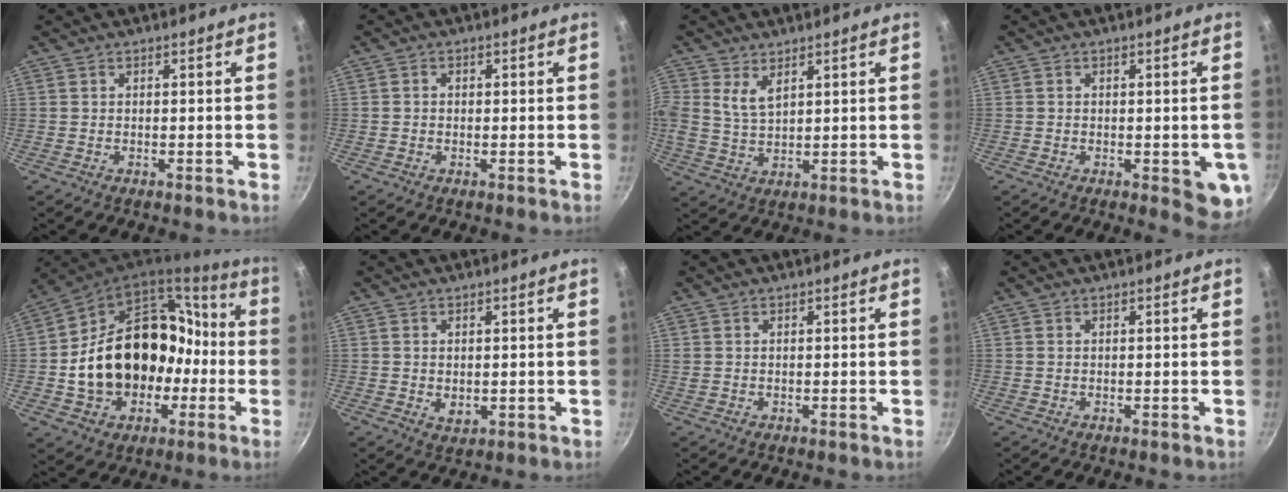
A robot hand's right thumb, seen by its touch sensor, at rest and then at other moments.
{"total": 1.1, "force": [-0.1, 1.0, 0.6], "torque": [-0.010, 0.005, -0.003]}
{"total": 4.6, "force": [2.3, 2.5, 3.1], "torque": [-0.060, -0.016, 0.047]}
{"total": 6.9, "force": [-1.6, 2.8, 6.0], "torque": [-0.049, -0.002, -0.018]}
{"total": 25.7, "force": [-3.0, 19.9, 16.0], "torque": [-0.235, 0.074, -0.020]}
{"total": 2.7, "force": [0.2, 1.9, 1.9], "torque": [-0.030, -0.006, 0.007]}
{"total": 0.0}
{"total": 0.0}